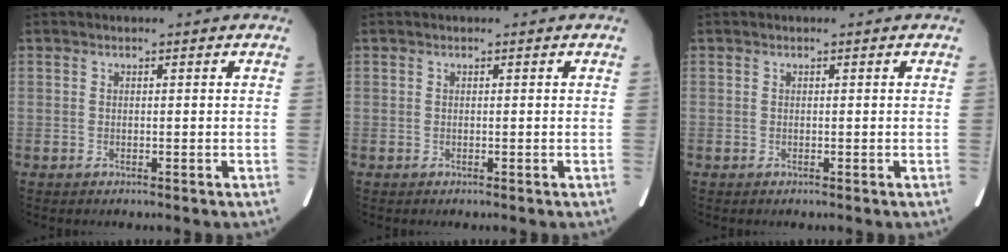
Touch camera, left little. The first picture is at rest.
{"total": 0.0}
{"total": 0.0}